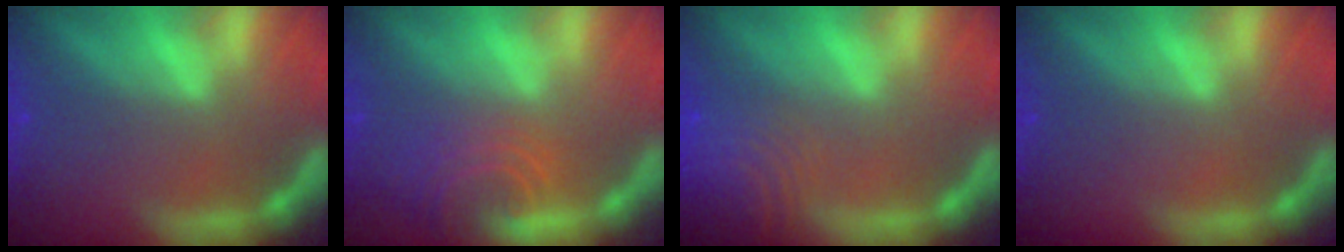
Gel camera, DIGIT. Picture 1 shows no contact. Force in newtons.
{"total": 5.1}
{"total": 9.1}
{"total": 0.0}